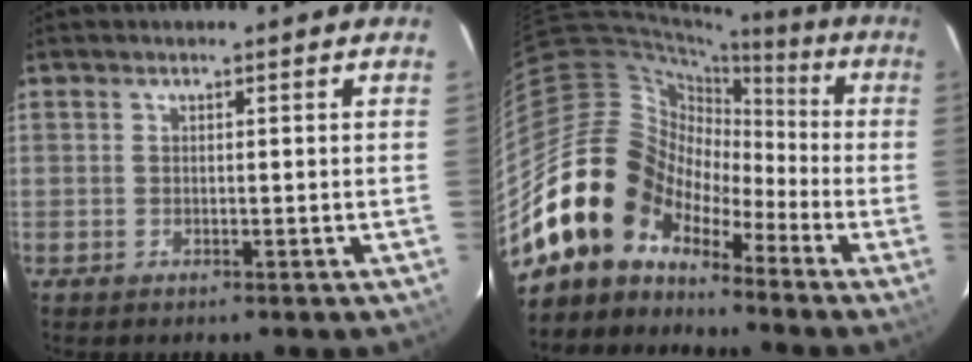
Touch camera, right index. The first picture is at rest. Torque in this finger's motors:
{"motor_torque": [0.40, -0.61, 0.17, -0.08]}